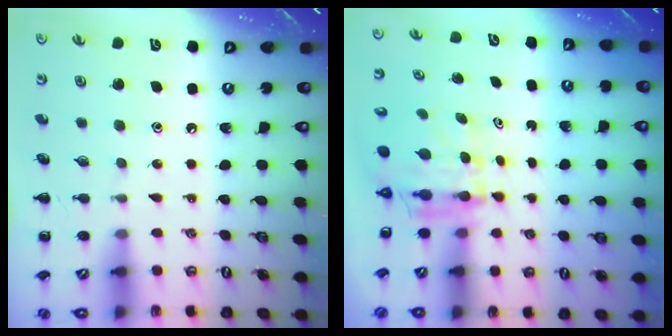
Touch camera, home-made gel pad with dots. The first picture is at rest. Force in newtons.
{"total": 5.3, "press": 5.1, "slide": 1.2}